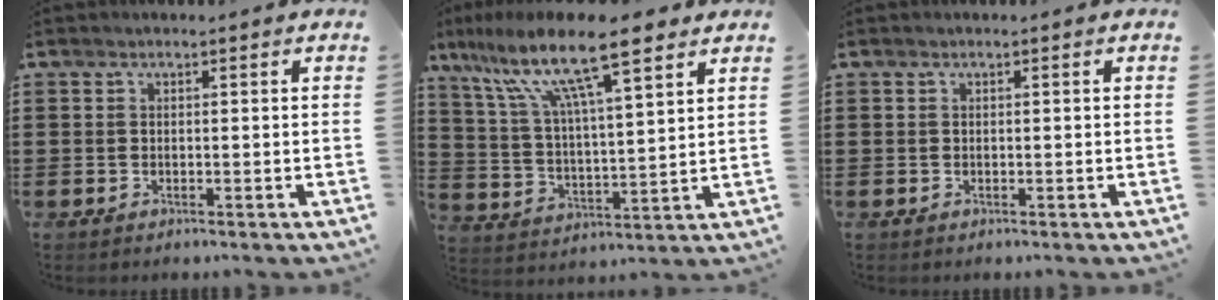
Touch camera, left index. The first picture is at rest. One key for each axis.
{"total": 13.1, "fx": 9.2, "fy": 2.4, "fz": 9.1, "tx": -0.194, "ty": -0.029, "tz": 0.153}
{"total": 0.0}